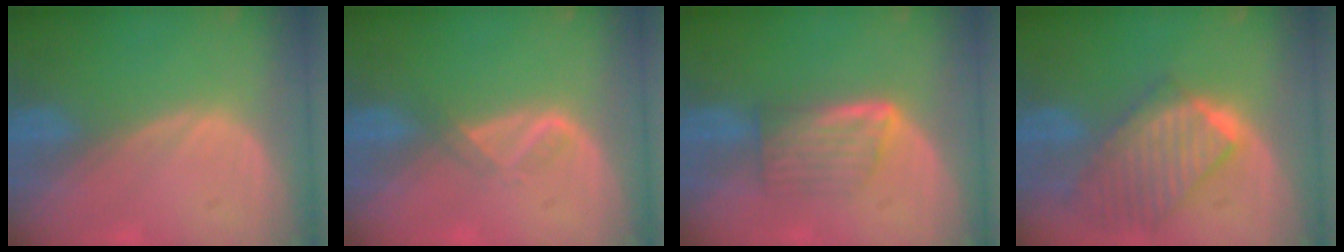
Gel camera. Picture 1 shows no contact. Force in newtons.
{"total": 1.9, "press": 1.8, "slide": 0.7}
{"total": 5.7, "press": 5.3, "slide": 2.3}
{"total": 9.9, "press": 8.7, "slide": 4.7}